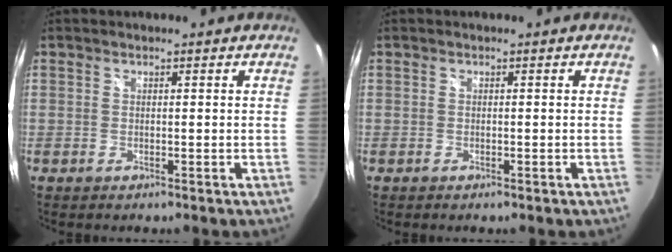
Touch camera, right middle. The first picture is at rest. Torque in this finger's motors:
{"motor_torque": [-0.35, 0.08, -0.01, 0.00]}